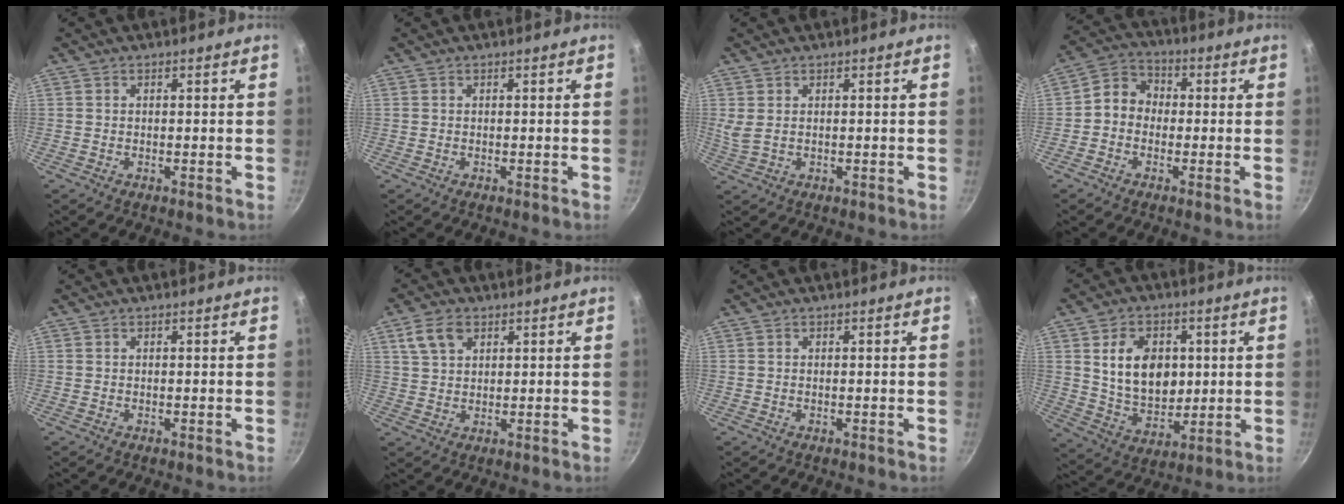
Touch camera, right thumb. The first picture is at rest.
{"total": 0.0}
{"total": 2.5, "force": [0.8, 1.3, 2.0], "torque": [-0.039, -0.002, 0.023]}
{"total": 6.7, "force": [-0.7, 5.7, 3.4], "torque": [-0.032, 0.022, -0.034]}
{"total": 0.0}
{"total": 5.8, "force": [2.8, 3.8, 3.4], "torque": [-0.053, 0.000, 0.054]}
{"total": 0.0}
{"total": 13.7, "force": [2.6, 9.9, 9.1], "torque": [-0.122, -0.016, 0.055]}